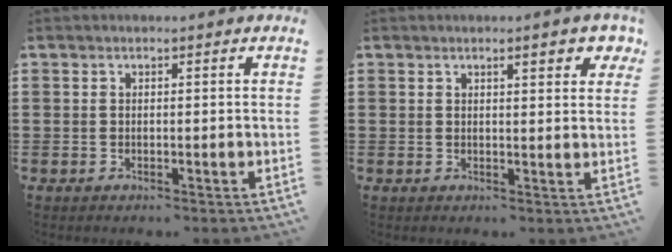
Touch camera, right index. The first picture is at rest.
{"total": 3.0, "force": [1.6, 0.7, 2.4], "torque": [-0.034, -0.001, 0.023]}